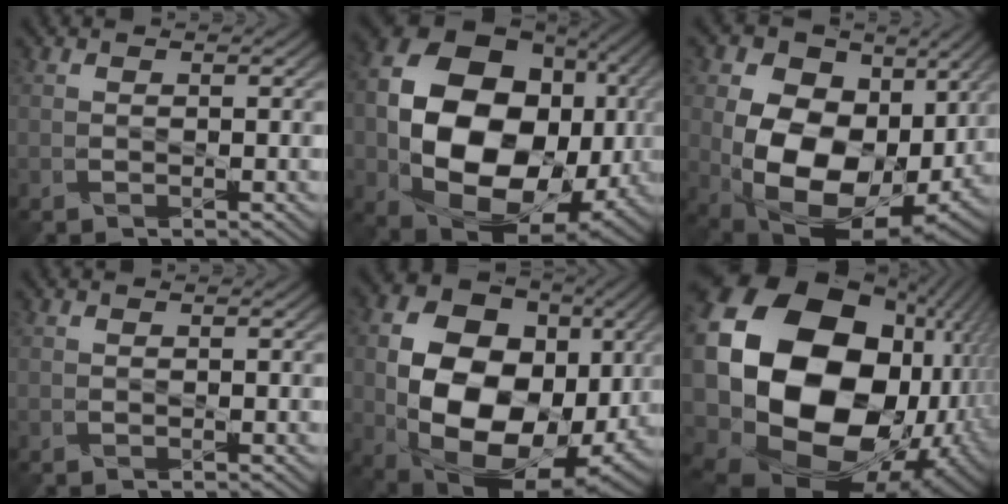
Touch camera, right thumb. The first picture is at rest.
{"total": 20.7, "force": [-1.2, 15.4, 13.8], "torque": [-0.281, -0.047, 0.017]}
{"total": 18.1, "force": [1.0, 13.3, 12.1], "torque": [-0.228, -0.040, 0.041]}
{"total": 0.0}
{"total": 18.4, "force": [-1.0, 13.4, 12.6], "torque": [-0.256, -0.046, 0.000]}
{"total": 24.0, "force": [1.4, 18.3, 15.5], "torque": [-0.364, -0.068, 0.070]}